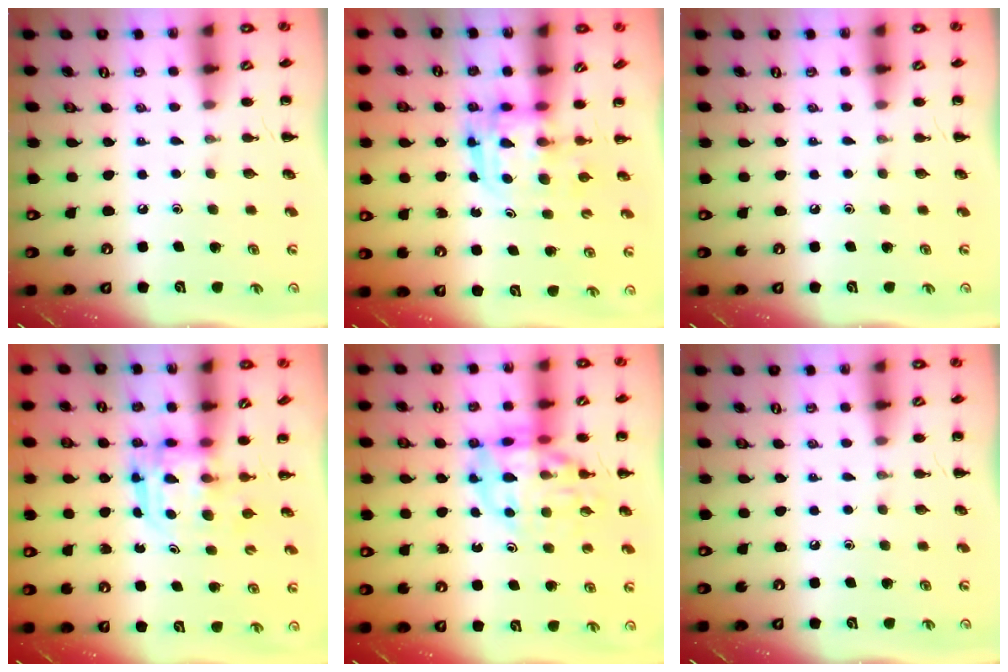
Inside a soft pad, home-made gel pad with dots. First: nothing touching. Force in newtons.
{"total": 3.0, "press": 3.0, "slide": 0.3}
{"total": 0.0}
{"total": 3.1, "press": 3.1, "slide": 0.2}
{"total": 14.2, "press": 13.8, "slide": 3.4}
{"total": 0.0}